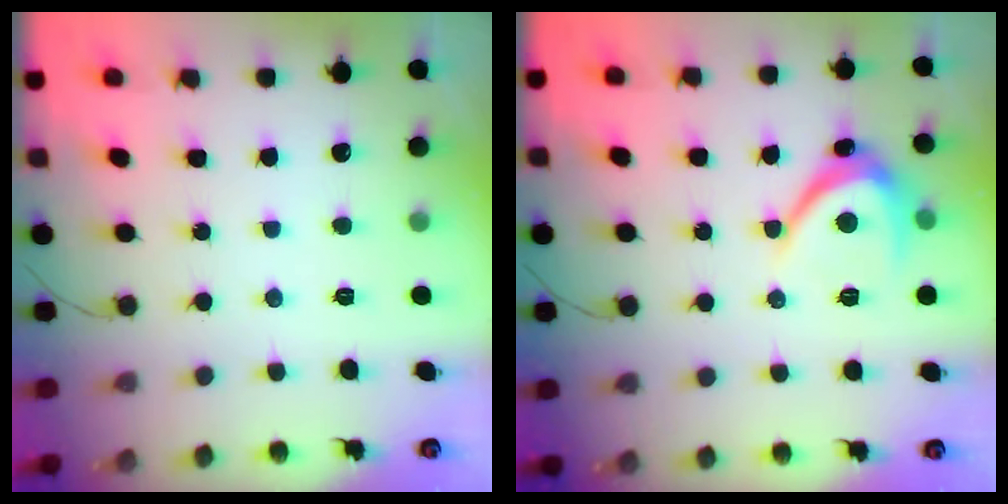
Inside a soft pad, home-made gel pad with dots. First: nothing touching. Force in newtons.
{"total": 6.9, "press": 6.9, "slide": 0.7}